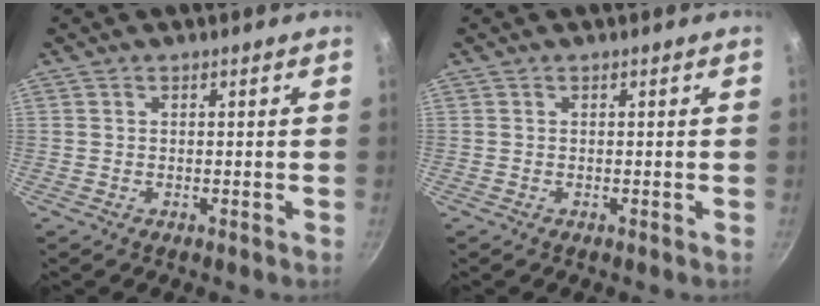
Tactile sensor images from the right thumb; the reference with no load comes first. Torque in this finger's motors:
{"motor_torque": [0.31, 0.30, 0.06, 0.42, -0.02]}